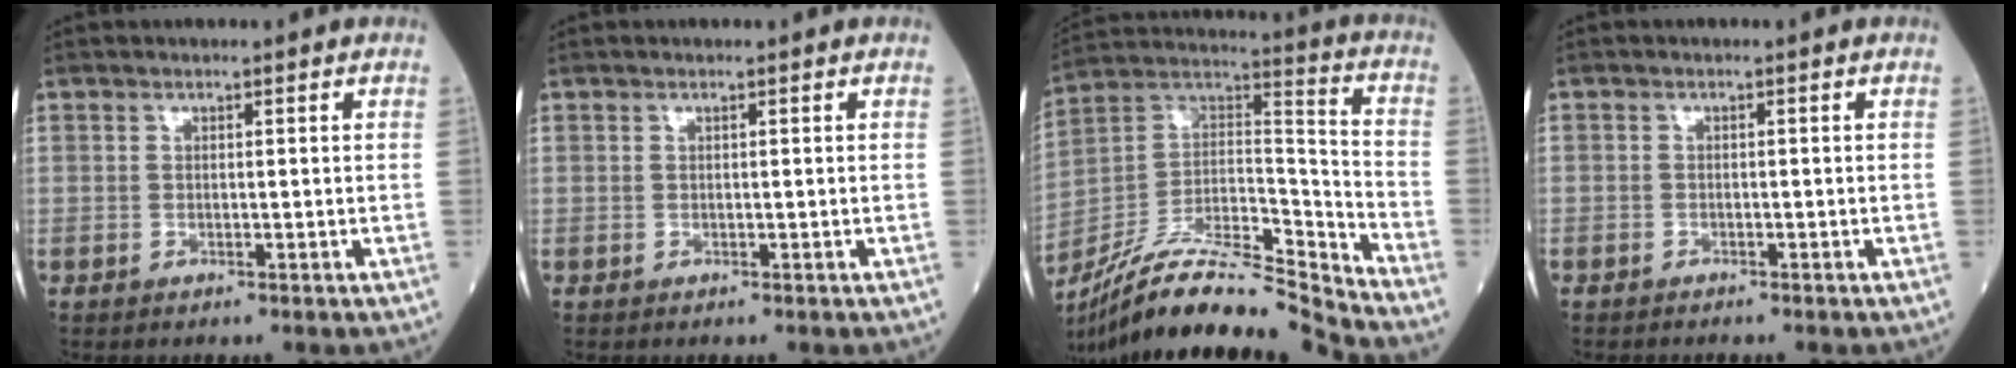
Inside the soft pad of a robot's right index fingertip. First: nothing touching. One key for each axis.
{"total": 0.0}
{"total": 19.5, "fx": -18.0, "fy": 0.7, "fz": 7.4, "tx": -0.146, "ty": 0.034, "tz": -0.323}
{"total": 0.6, "fx": -0.5, "fy": 0.4, "fz": 0.0, "tx": -0.006, "ty": 0.002, "tz": -0.015}